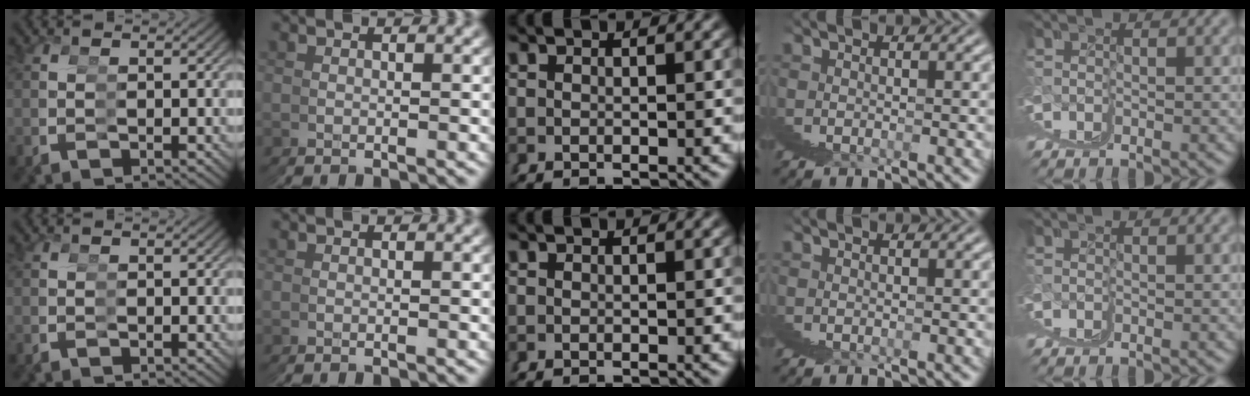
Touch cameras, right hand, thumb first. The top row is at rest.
{}